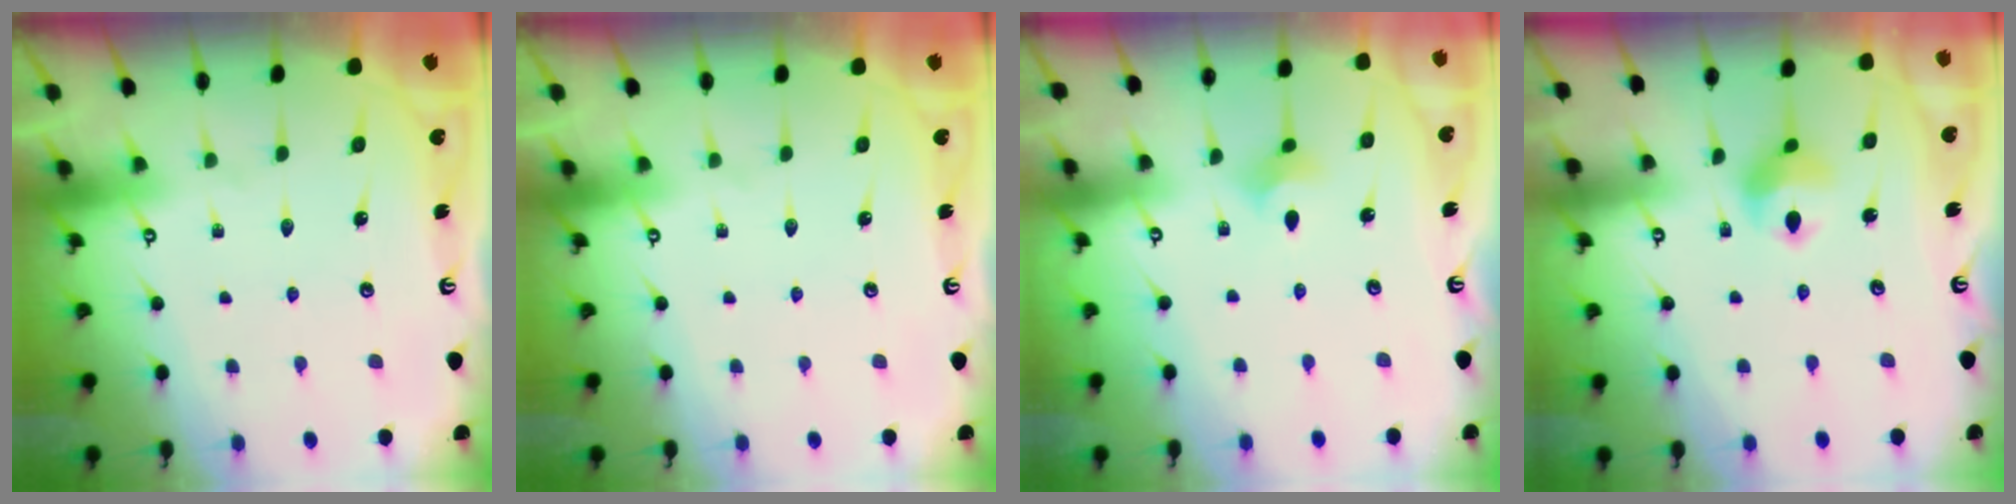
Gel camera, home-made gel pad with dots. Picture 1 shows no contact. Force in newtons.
{"total": 0.0}
{"total": 3.9, "press": 3.8, "slide": 0.5}
{"total": 9.0, "press": 8.9, "slide": 1.6}